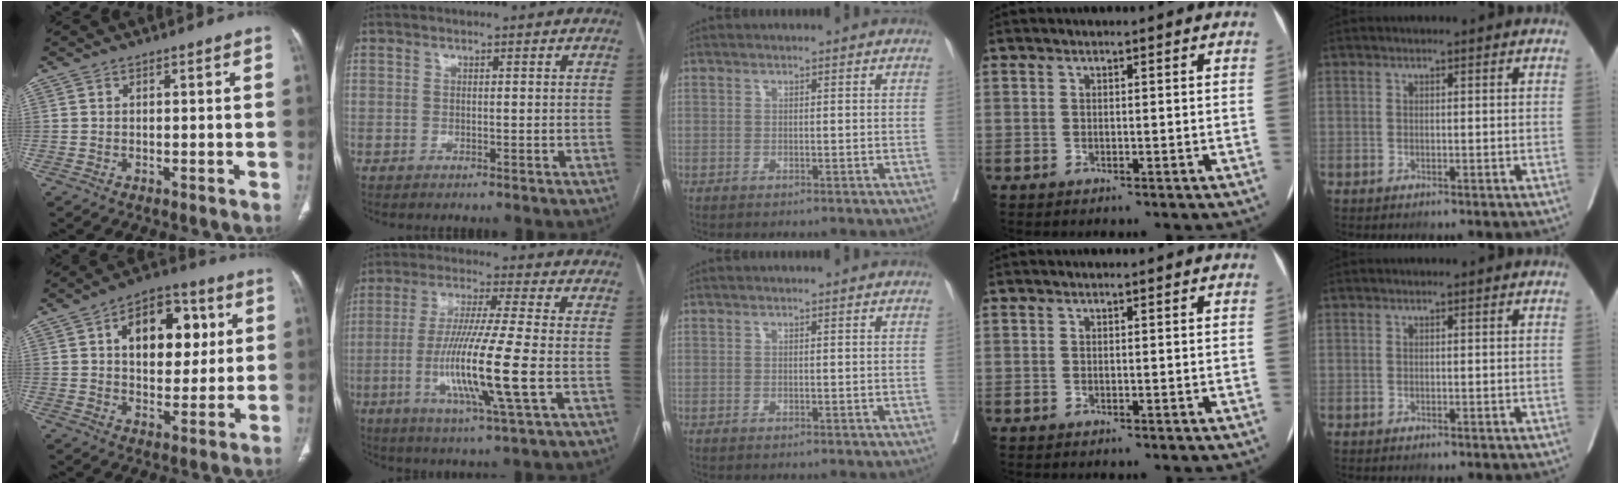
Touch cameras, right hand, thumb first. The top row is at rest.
{"thumb": {"total": 15.3, "force": [4.0, 9.6, 11.2], "torque": [-0.117, 0.006, 0.059]}, "index": {"total": 14.1, "force": [-3.1, -0.4, 13.7], "torque": [-0.274, -0.020, -0.065]}}